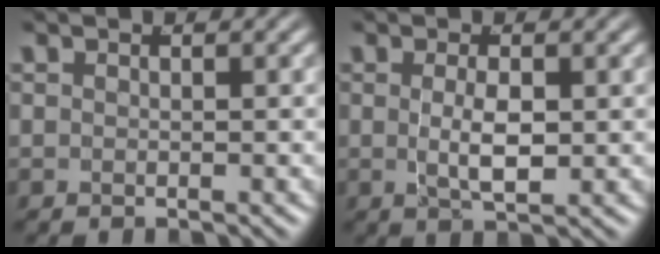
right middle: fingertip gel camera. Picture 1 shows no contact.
{"total": 2.9, "force": [-0.3, 0.6, 2.8], "torque": [-0.053, -0.015, 0.006]}